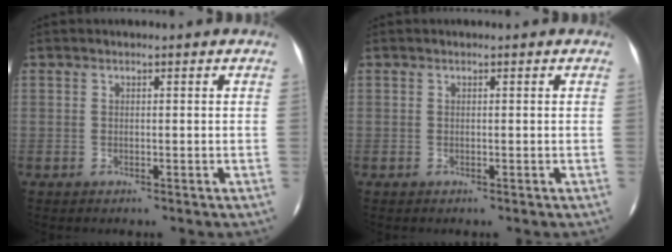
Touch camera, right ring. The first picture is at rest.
{"total": 0.0}